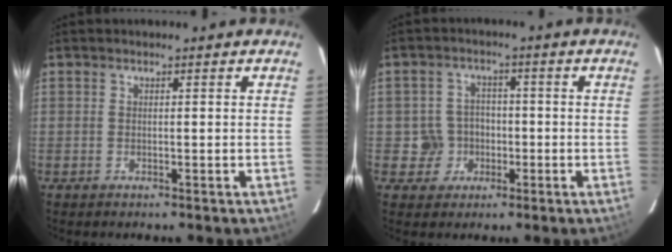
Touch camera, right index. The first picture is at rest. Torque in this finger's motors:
{"motor_torque": [0.01, 0.04, 0.05, 0.01]}